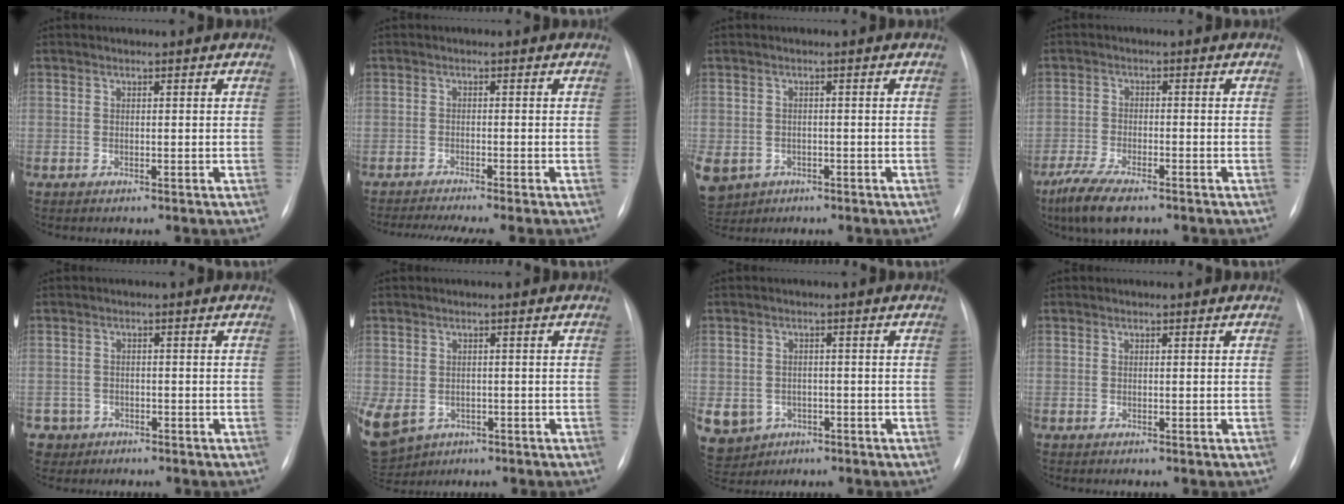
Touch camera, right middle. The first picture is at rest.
{"total": 8.3, "force": [-7.1, -0.6, 4.3], "torque": [-0.052, -0.014, -0.108]}
{"total": 12.5, "force": [-5.7, 10.2, 4.6], "torque": [-0.152, -0.008, -0.075]}
{"total": 7.3, "force": [-5.3, 1.7, 4.7], "torque": [-0.095, -0.017, -0.090]}
{"total": 3.0, "force": [-1.7, 2.5, -0.5], "torque": [0.009, 0.011, -0.028]}
{"total": 20.3, "force": [-8.3, 16.2, 9.1], "torque": [-0.315, -0.024, -0.113]}
{"total": 11.2, "force": [-4.5, 9.7, 3.5], "torque": [-0.107, 0.008, -0.053]}
{"total": 0.0}